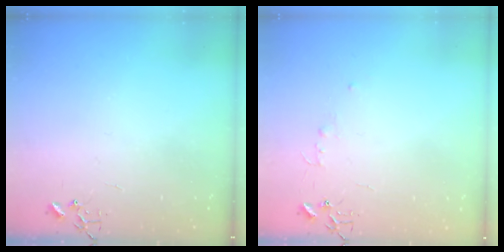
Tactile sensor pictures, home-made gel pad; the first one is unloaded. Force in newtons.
{"total": 3.9, "press": 3.9, "slide": 0.4}